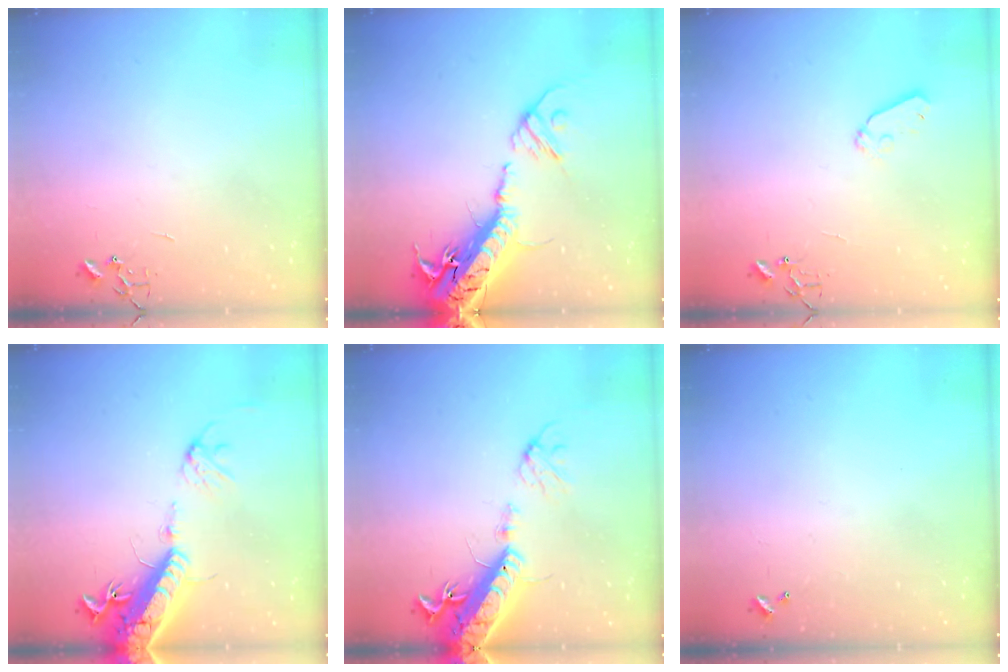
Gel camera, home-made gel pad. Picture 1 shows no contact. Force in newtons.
{"total": 23.7, "press": 23.1, "slide": 5.3}
{"total": 6.5, "press": 6.5, "slide": 0.6}
{"total": 18.2, "press": 17.7, "slide": 4.2}
{"total": 17.9, "press": 17.4, "slide": 3.9}
{"total": 0.0}